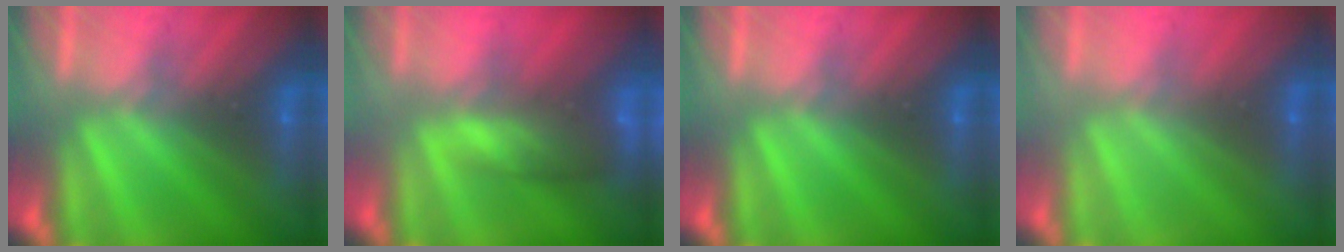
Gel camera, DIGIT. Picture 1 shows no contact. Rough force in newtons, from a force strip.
{"total": 9.1}
{"total": 0.0}
{"total": 3.6}